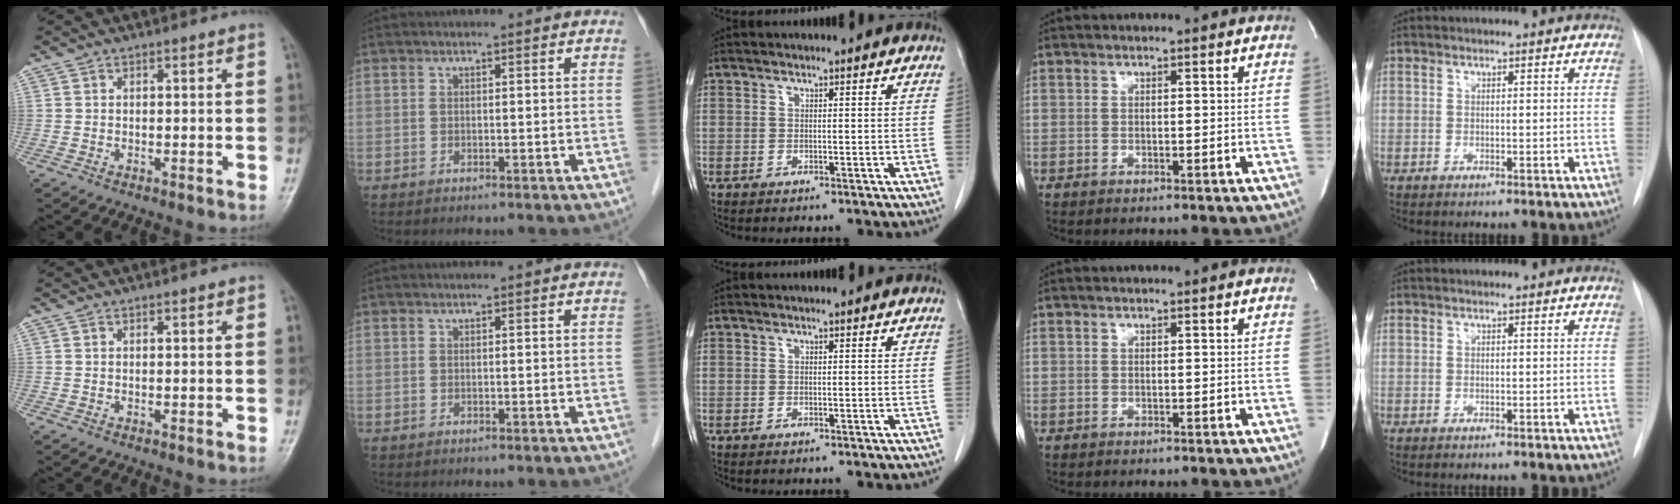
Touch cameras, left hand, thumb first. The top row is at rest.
{}